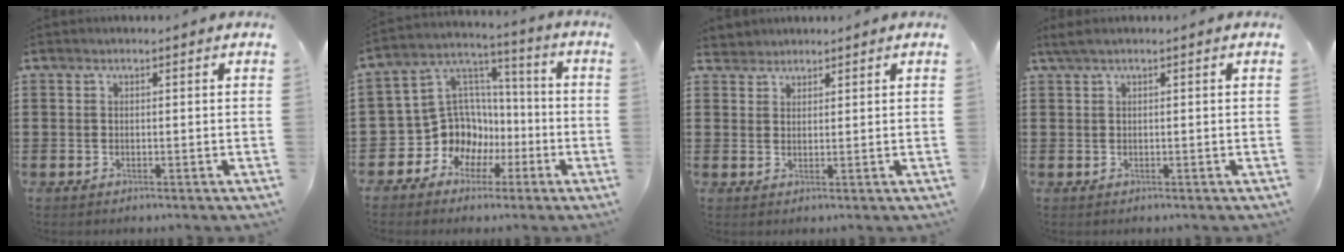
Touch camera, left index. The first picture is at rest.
{"total": 10.8, "force": [-3.1, 9.9, 3.0], "torque": [-0.108, -0.002, -0.048]}
{"total": 1.9, "force": [1.7, 0.6, -0.3], "torque": [0.000, 0.005, 0.036]}
{"total": 1.0, "force": [0.2, 0.0, 0.9], "torque": [-0.015, -0.002, 0.006]}